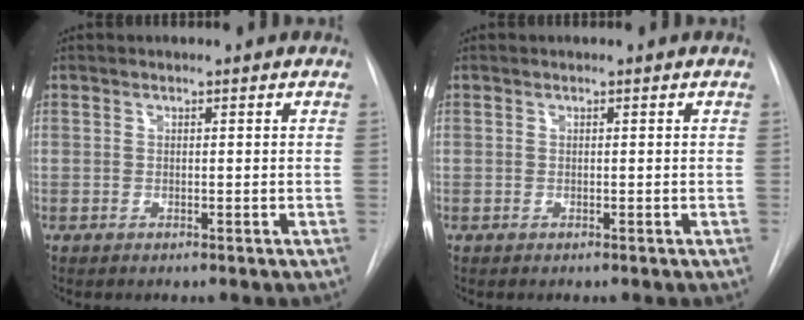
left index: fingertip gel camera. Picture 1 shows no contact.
{"total": 0.0}